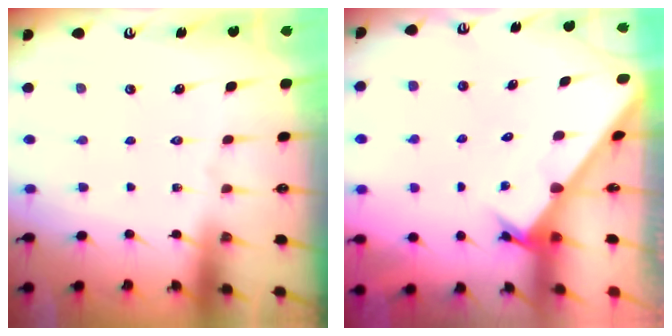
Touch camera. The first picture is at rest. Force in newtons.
{"total": 2.5, "press": 2.5, "slide": 0.2}